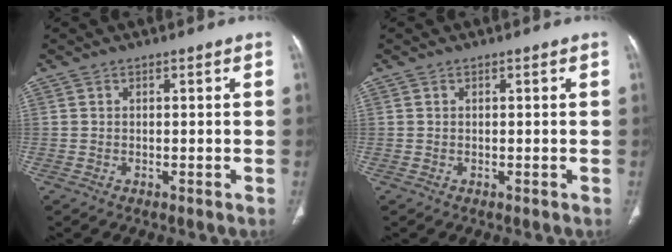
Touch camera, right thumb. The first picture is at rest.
{"total": 0.0}